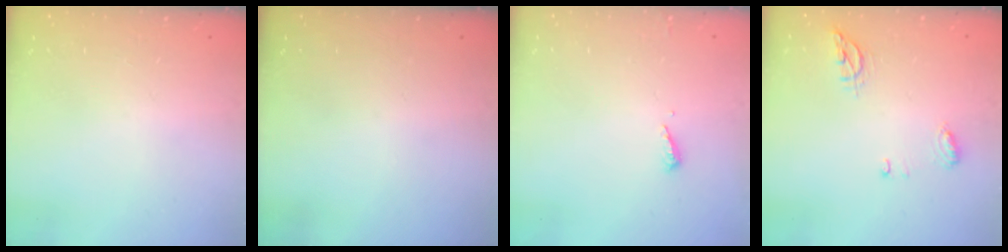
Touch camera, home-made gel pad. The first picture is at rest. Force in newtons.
{"total": 0.0}
{"total": 5.1, "press": 5.1, "slide": 0.5}
{"total": 8.4, "press": 6.9, "slide": 4.9}